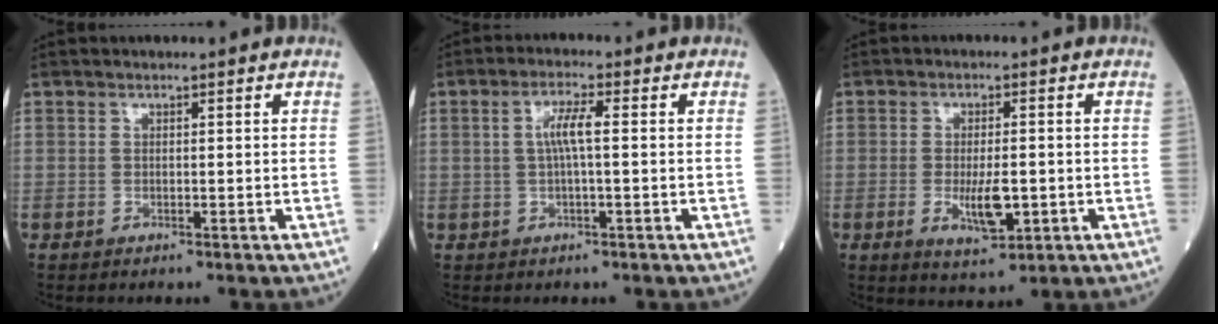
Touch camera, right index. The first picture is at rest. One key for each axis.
{"total": 3.9, "fx": 0.3, "fy": 0.3, "fz": 3.9, "tx": -0.079, "ty": 0.008, "tz": 0.007}
{"total": 5.7, "fx": -1.3, "fy": 1.7, "fz": 5.3, "tx": -0.095, "ty": -0.009, "tz": -0.016}